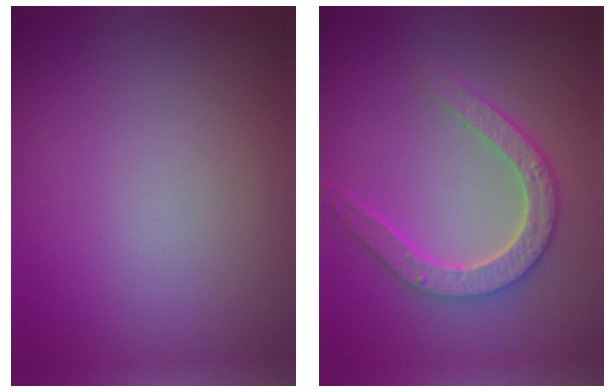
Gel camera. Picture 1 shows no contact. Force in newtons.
{"total": 4.7, "press": 3.8, "slide": 2.9}